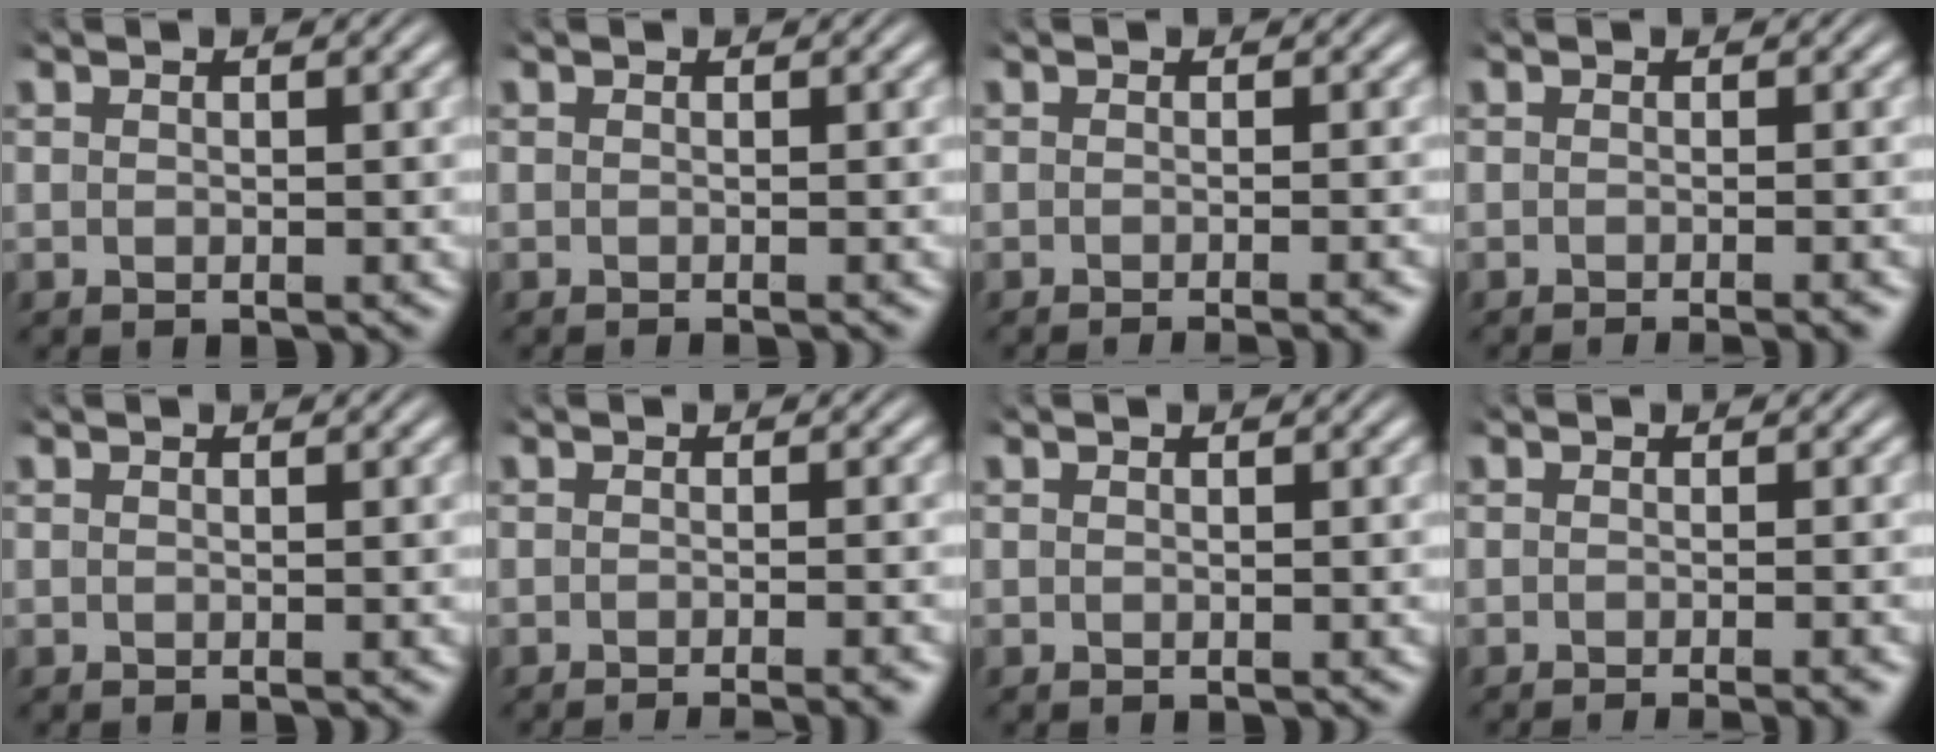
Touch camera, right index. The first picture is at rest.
{"total": 0.5, "force": [-0.4, -0.3, -0.1], "torque": [0.004, 0.002, -0.007]}
{"total": 2.2, "force": [-2.1, -0.2, 0.7], "torque": [0.000, 0.002, -0.034]}
{"total": 1.9, "force": [-1.7, -0.2, 0.6], "torque": [0.000, 0.003, -0.029]}
{"total": 0.0}
{"total": 2.9, "force": [-2.8, 0.0, 0.9], "torque": [-0.002, 0.000, -0.045]}
{"total": 0.0}
{"total": 2.2, "force": [-2.0, -0.2, 0.8], "torque": [-0.001, 0.002, -0.033]}